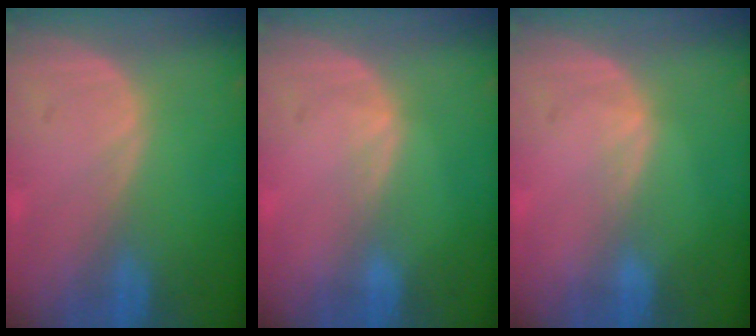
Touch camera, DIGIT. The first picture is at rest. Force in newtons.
{"total": 0.9, "press": 0.8, "slide": 0.2}
{"total": 0.9, "press": 0.8, "slide": 0.2}